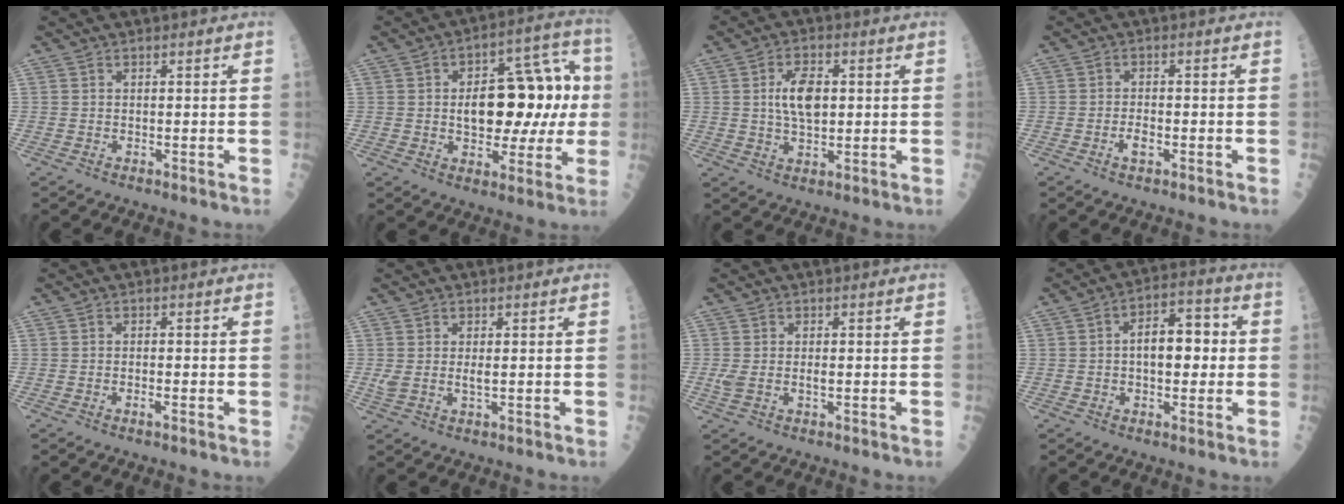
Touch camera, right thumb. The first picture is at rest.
{"total": 18.8, "force": [1.0, 10.5, 15.5], "torque": [-0.173, 0.039, 0.019]}
{"total": 7.4, "force": [1.0, 3.9, 6.2], "torque": [-0.101, 0.000, 0.018]}
{"total": 2.3, "force": [-0.9, 0.9, 1.9], "torque": [-0.032, 0.006, -0.016]}
{"total": 0.8, "force": [-0.4, -0.1, 0.7], "torque": [-0.017, -0.001, -0.007]}
{"total": 2.6, "force": [0.4, 0.9, 2.5], "torque": [-0.055, 0.001, 0.014]}
{"total": 2.7, "force": [-0.1, 1.1, 2.4], "torque": [-0.063, 0.004, -0.001]}
{"total": 9.8, "force": [0.3, 5.3, 8.2], "torque": [-0.100, 0.025, 0.000]}